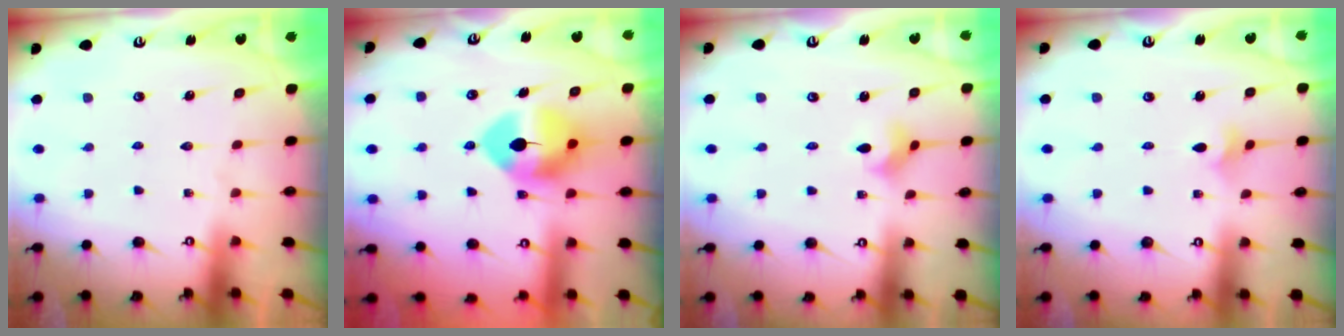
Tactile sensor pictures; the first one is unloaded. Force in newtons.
{"total": 10.0, "press": 9.9, "slide": 1.5}
{"total": 3.7, "press": 3.7, "slide": 0.3}
{"total": 2.7, "press": 2.6, "slide": 0.7}